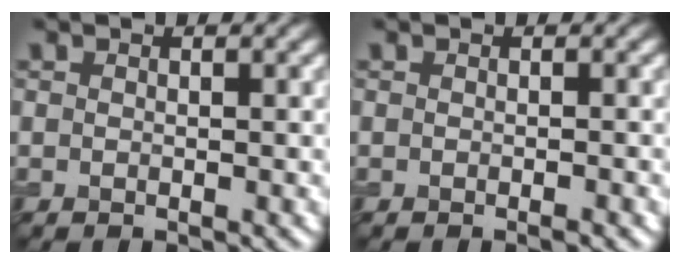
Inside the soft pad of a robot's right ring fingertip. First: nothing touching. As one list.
[{"total": 0.8, "force": [-0.4, 0.1, 0.7], "torque": [-0.007, -0.001, -0.008]}]